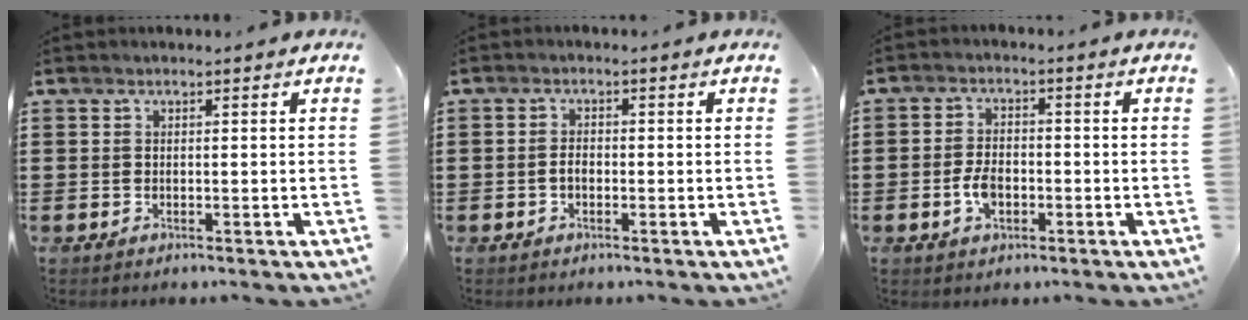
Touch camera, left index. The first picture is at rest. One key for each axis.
{"total": 1.7, "fx": -0.4, "fy": 0.9, "fz": 1.4, "tx": -0.028, "ty": 0.004, "tz": -0.009}
{"total": 4.2, "fx": -1.3, "fy": 2.5, "fz": 3.1, "tx": -0.070, "ty": -0.001, "tz": -0.027}